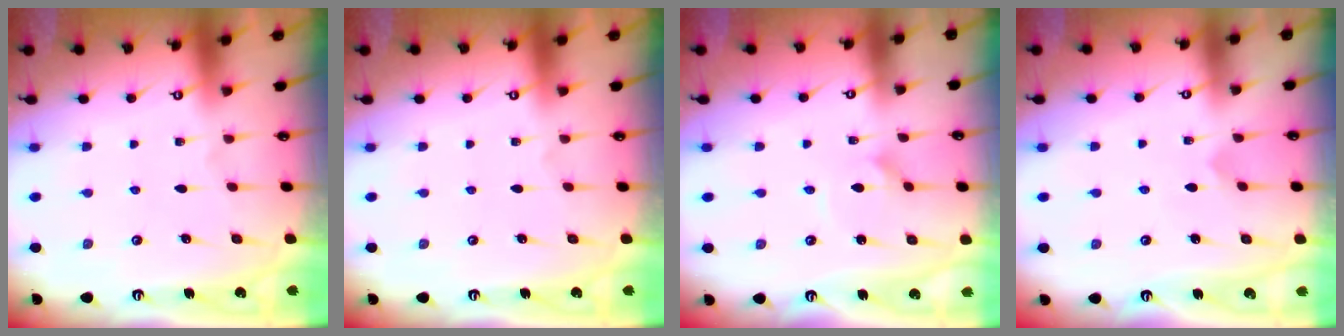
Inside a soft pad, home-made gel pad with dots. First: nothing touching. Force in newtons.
{"total": 0.0}
{"total": 1.8, "press": 1.8, "slide": 0.0}
{"total": 1.5, "press": 1.5, "slide": 0.1}